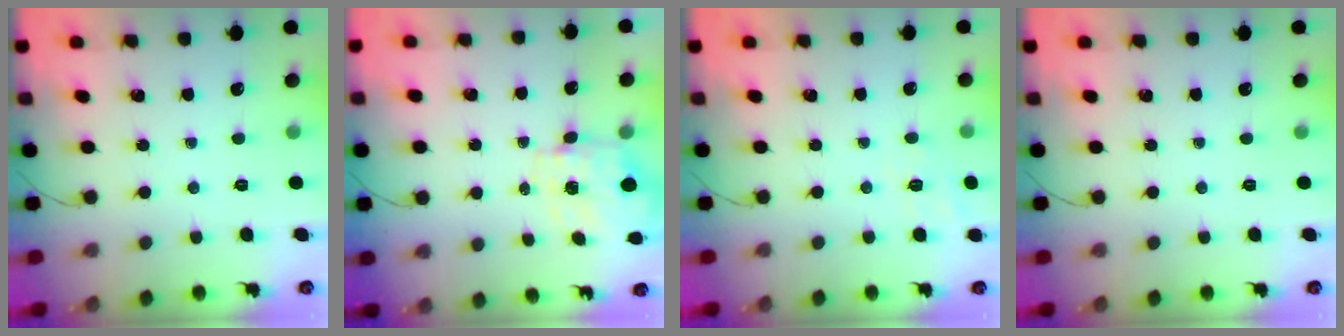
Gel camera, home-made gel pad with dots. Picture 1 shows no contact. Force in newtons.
{"total": 2.6, "press": 2.4, "slide": 1.0}
{"total": 8.5, "press": 8.2, "slide": 2.1}
{"total": 0.0}